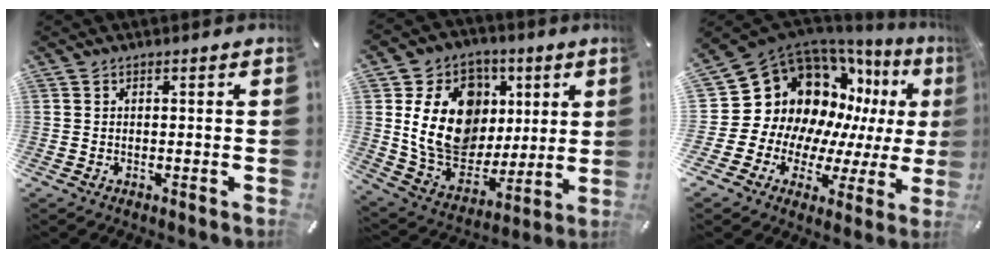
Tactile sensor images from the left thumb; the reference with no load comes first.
{"total": 19.9, "force": [4.2, 15.9, 11.2], "torque": [-0.196, -0.009, 0.085]}
{"total": 15.1, "force": [6.9, 12.1, 5.7], "torque": [-0.092, -0.100, 0.148]}